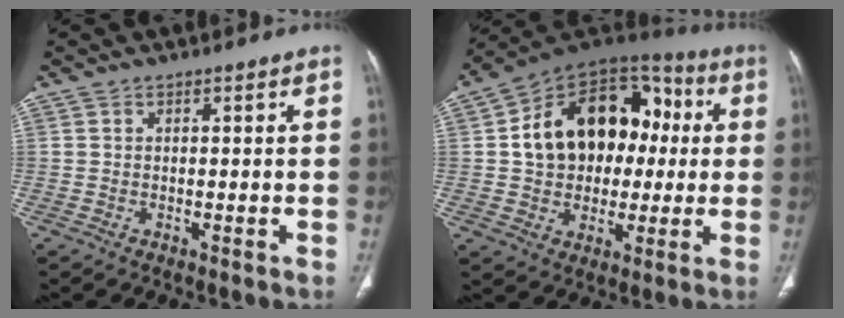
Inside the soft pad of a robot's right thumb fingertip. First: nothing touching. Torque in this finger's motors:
{"motor_torque": [1.56, 1.69, 1.10, -0.75, 0.15]}